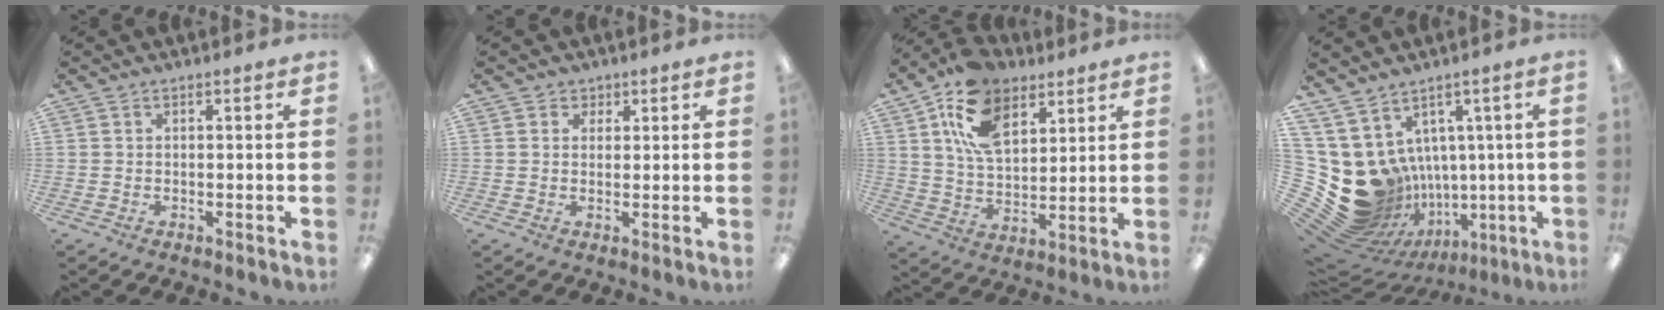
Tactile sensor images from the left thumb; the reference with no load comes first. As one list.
[{"total": 2.1, "force": [1.2, 1.7, 0.0], "torque": [0.005, 0.000, 0.020]}, {"total": 15.7, "force": [8.5, 9.6, 9.0], "torque": [-0.172, -0.014, 0.162]}, {"total": 15.5, "force": [-0.3, 14.0, 6.7], "torque": [-0.153, -0.045, 0.036]}]